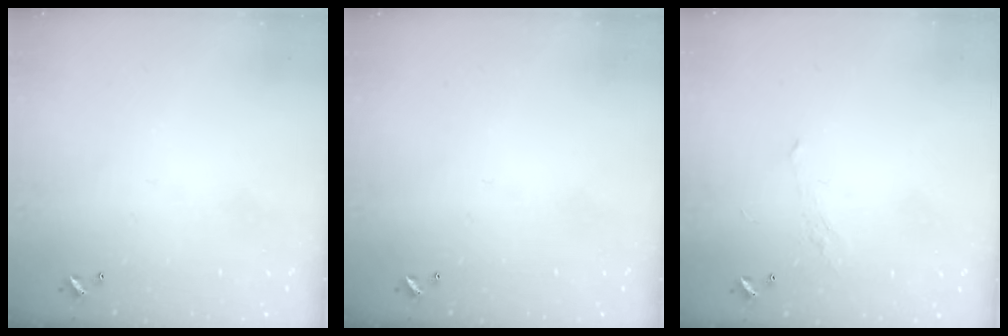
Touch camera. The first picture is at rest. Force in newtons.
{"total": 0.0}
{"total": 1.1, "press": 0.8, "slide": 0.7}